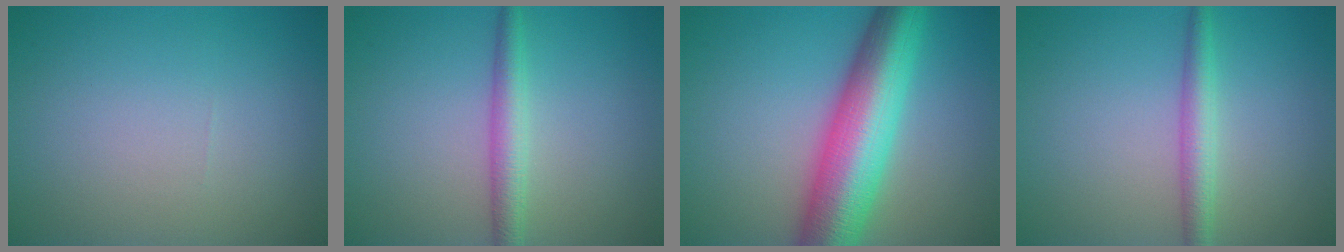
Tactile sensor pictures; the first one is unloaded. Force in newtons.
{"total": 2.7, "press": 2.7, "slide": 0.1}
{"total": 10.6, "press": 10.6, "slide": 0.1}
{"total": 2.6, "press": 2.6, "slide": 0.1}